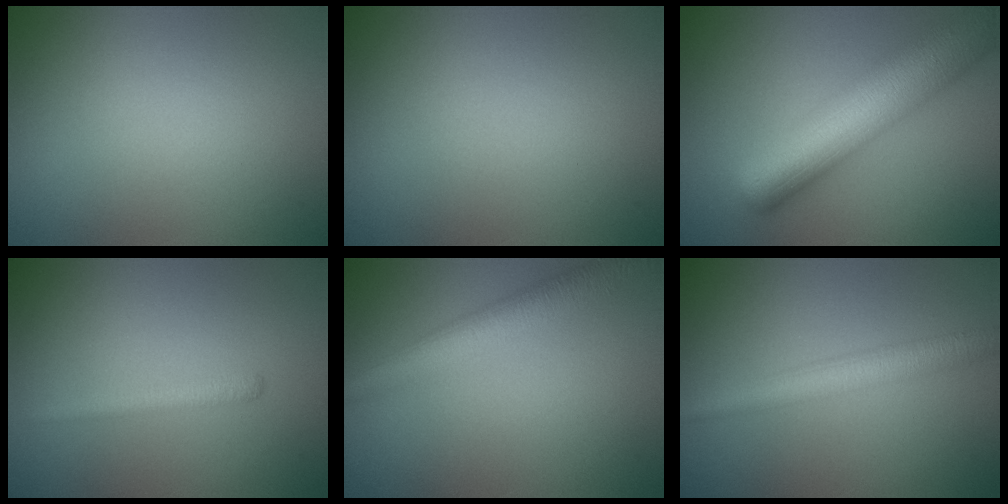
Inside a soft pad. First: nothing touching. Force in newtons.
{"total": 0.0}
{"total": 10.3, "press": 10.3, "slide": 0.4}
{"total": 1.3, "press": 1.3, "slide": 0.1}
{"total": 4.8, "press": 4.8, "slide": 0.2}
{"total": 3.7, "press": 3.7, "slide": 0.0}